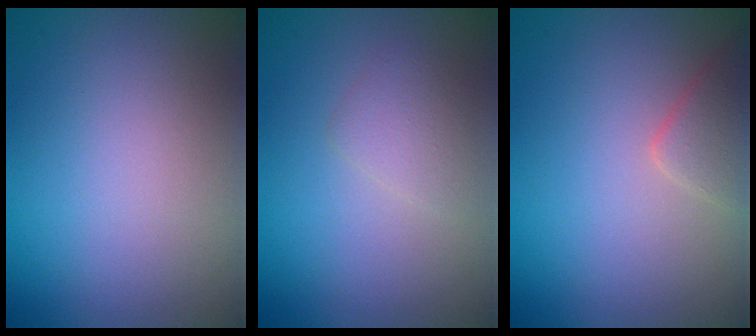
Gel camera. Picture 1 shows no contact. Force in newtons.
{"total": 1.7, "press": 1.7, "slide": 0.2}
{"total": 2.2, "press": 2.2, "slide": 0.1}